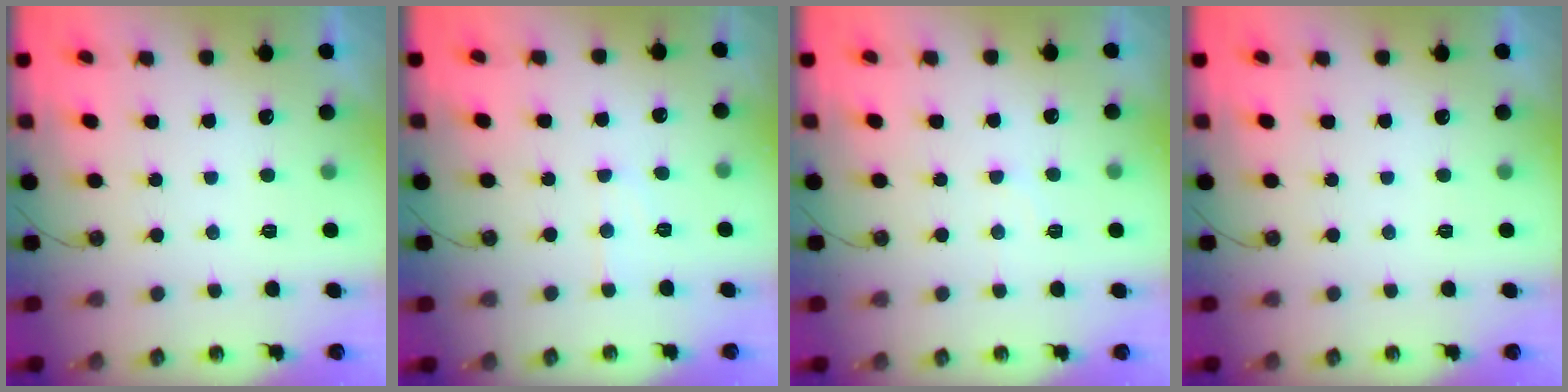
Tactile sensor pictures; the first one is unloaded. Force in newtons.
{"total": 6.3, "press": 6.3, "slide": 0.7}
{"total": 6.0, "press": 5.9, "slide": 0.9}
{"total": 0.0}